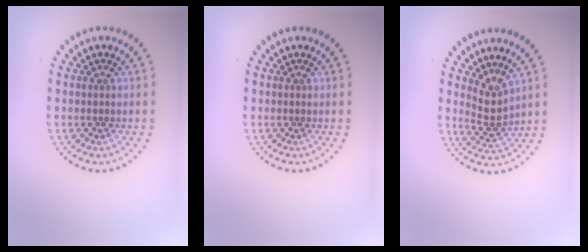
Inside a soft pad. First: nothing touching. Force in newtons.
{"total": 0.0}
{"total": 2.5, "press": 1.8, "slide": 1.8}